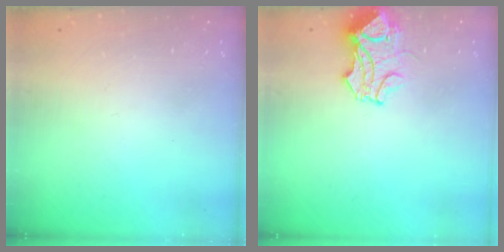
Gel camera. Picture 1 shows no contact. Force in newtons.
{"total": 7.7, "press": 7.7, "slide": 0.9}